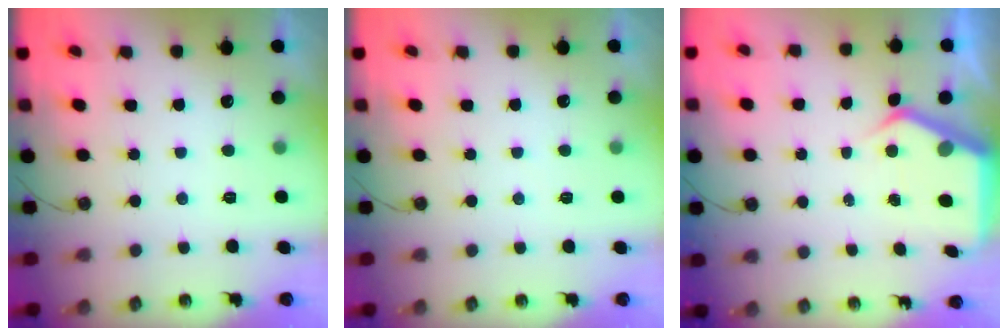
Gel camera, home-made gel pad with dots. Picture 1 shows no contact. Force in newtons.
{"total": 2.8, "press": 2.8, "slide": 0.3}
{"total": 5.6, "press": 5.5, "slide": 0.5}